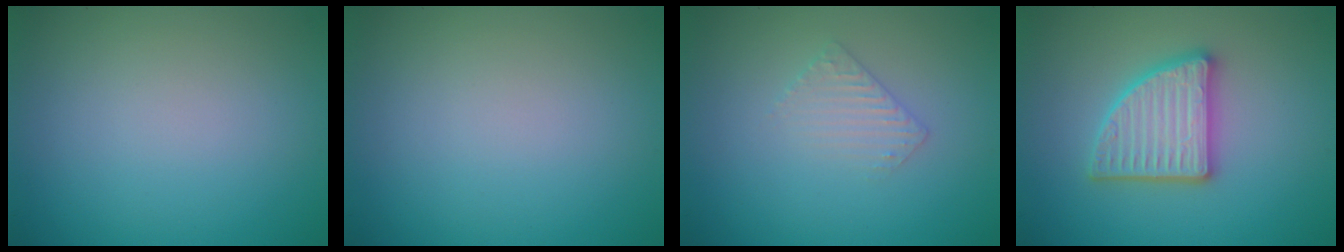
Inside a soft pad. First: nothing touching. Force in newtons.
{"total": 0.0}
{"total": 1.6, "press": 1.6, "slide": 0.4}
{"total": 4.9, "press": 4.8, "slide": 0.8}